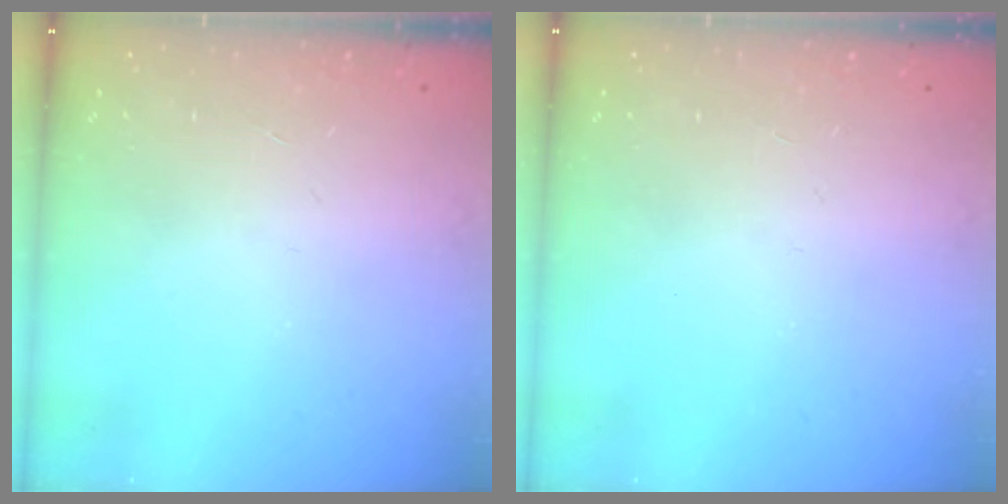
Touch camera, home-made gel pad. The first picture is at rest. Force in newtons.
{"total": 0.0}